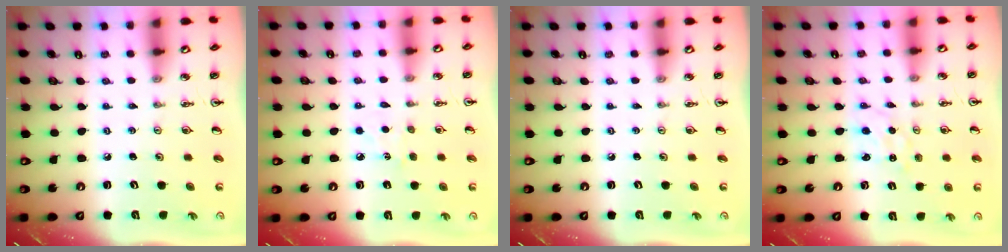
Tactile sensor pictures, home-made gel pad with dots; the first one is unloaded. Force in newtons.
{"total": 4.6, "press": 4.5, "slide": 0.6}
{"total": 0.0}
{"total": 0.6, "press": 0.6, "slide": 0.1}